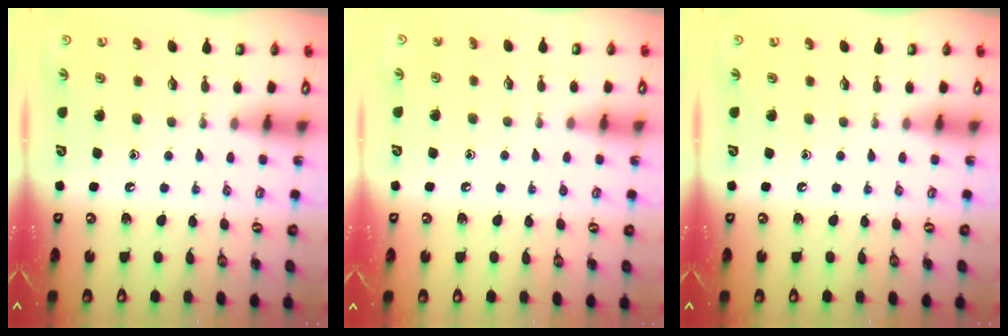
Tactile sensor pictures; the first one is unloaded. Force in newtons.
{"total": 2.7, "press": 2.6, "slide": 0.7}
{"total": 0.0}